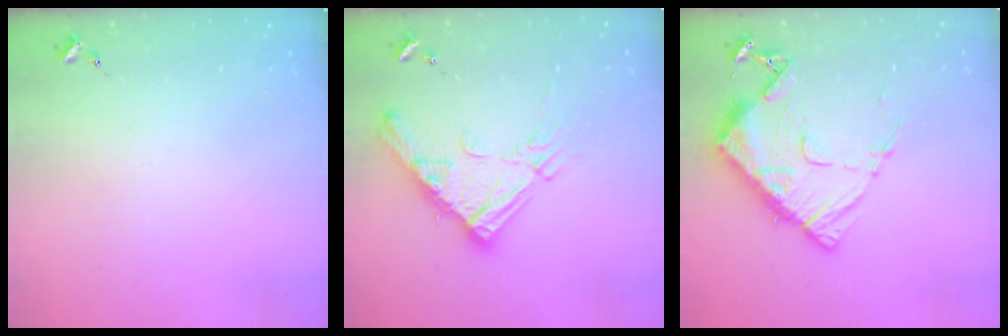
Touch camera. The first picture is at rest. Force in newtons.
{"total": 16.4, "press": 16.4, "slide": 1.8}
{"total": 13.3, "press": 13.2, "slide": 1.3}